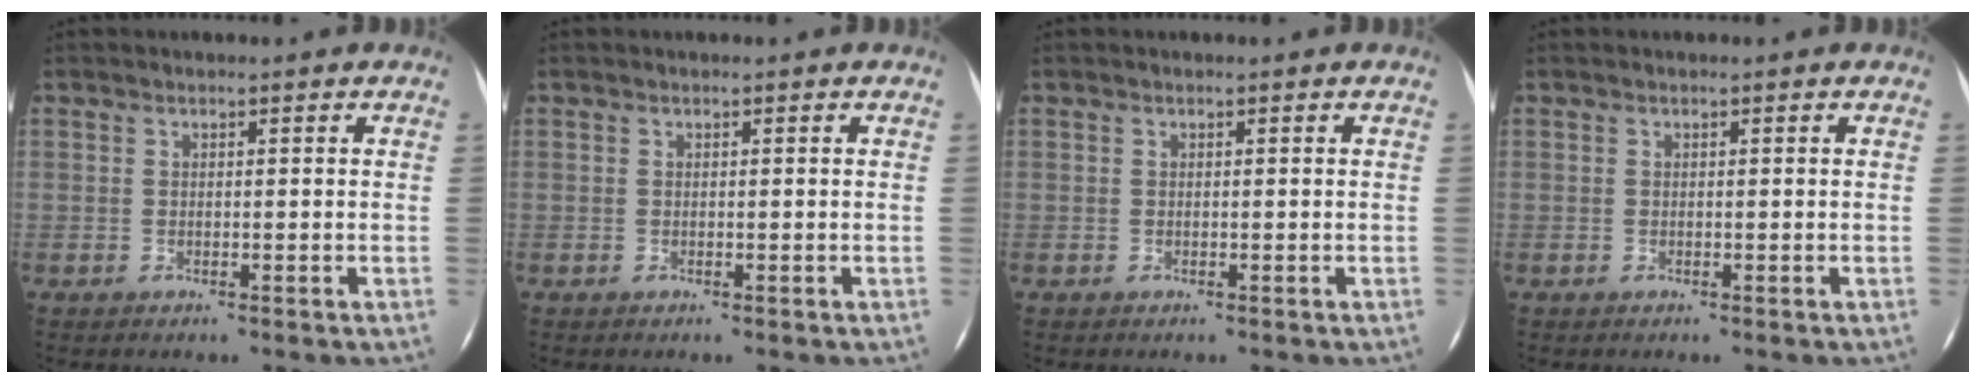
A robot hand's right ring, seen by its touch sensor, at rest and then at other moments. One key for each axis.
{"total": 0.0}
{"total": 0.0}
{"total": 0.0}